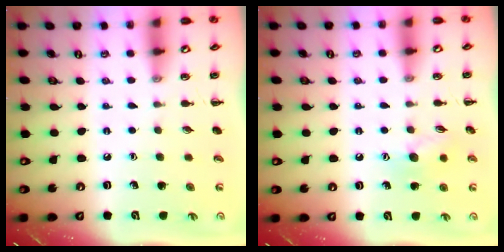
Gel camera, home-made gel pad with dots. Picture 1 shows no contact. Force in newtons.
{"total": 8.0, "press": 8.0, "slide": 0.8}